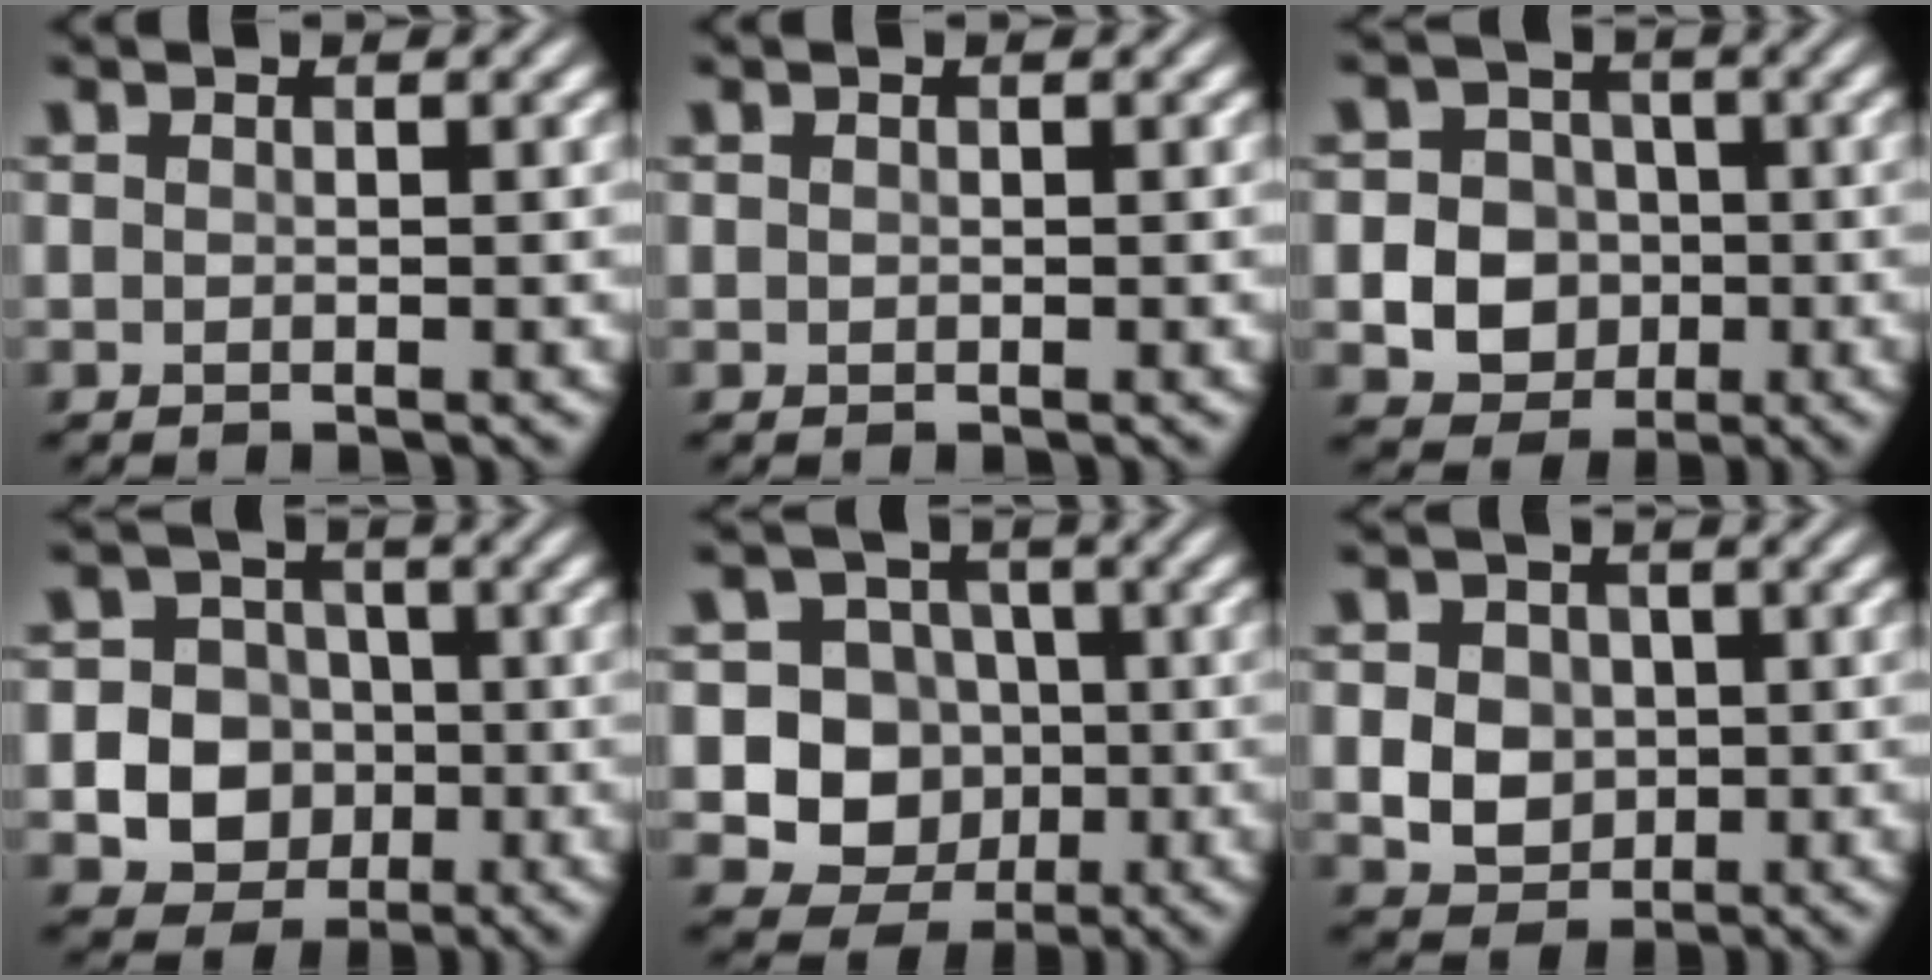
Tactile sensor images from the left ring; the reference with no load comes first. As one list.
[{"total": 0.0}, {"total": 6.1, "force": [-1.3, 5.5, 2.3], "torque": [-0.027, 0.009, -0.042]}, {"total": 8.4, "force": [-2.1, 7.8, 2.6], "torque": [-0.044, -0.004, -0.058]}, {"total": 9.2, "force": [-1.4, 8.7, 2.6], "torque": [-0.048, 0.015, -0.042]}, {"total": 4.8, "force": [0.0, 4.1, 2.4], "torque": [-0.036, 0.008, -0.012]}]